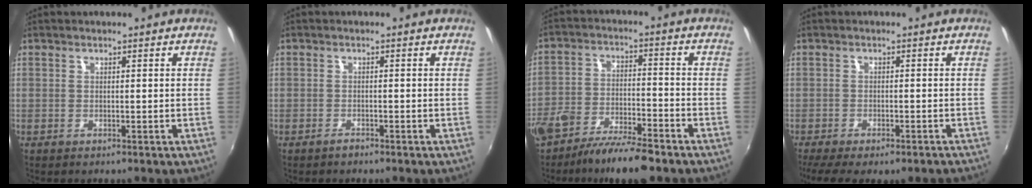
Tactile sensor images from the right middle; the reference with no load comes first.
{"total": 1.0, "force": [-0.9, 0.3, 0.2], "torque": [-0.004, -0.002, -0.018]}
{"total": 11.7, "force": [-8.5, 3.4, 7.3], "torque": [-0.157, -0.022, -0.153]}
{"total": 9.0, "force": [-7.0, 2.1, 5.3], "torque": [-0.117, -0.041, -0.107]}